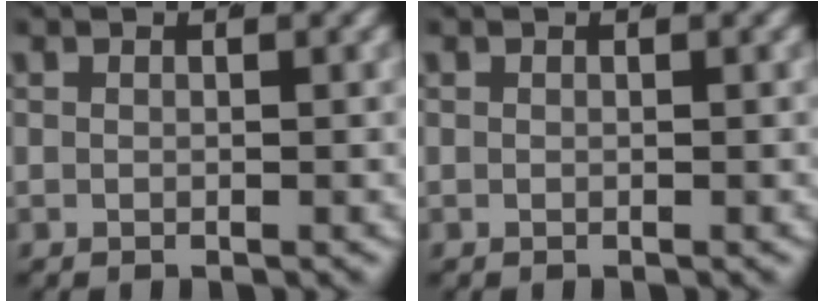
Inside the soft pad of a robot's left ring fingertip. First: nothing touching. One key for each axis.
{"total": 0.0}